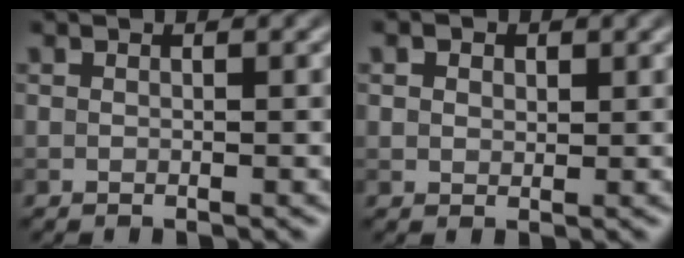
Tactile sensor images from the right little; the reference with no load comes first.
{"total": 2.4, "force": [1.3, 1.7, 1.1], "torque": [-0.027, 0.010, 0.013]}